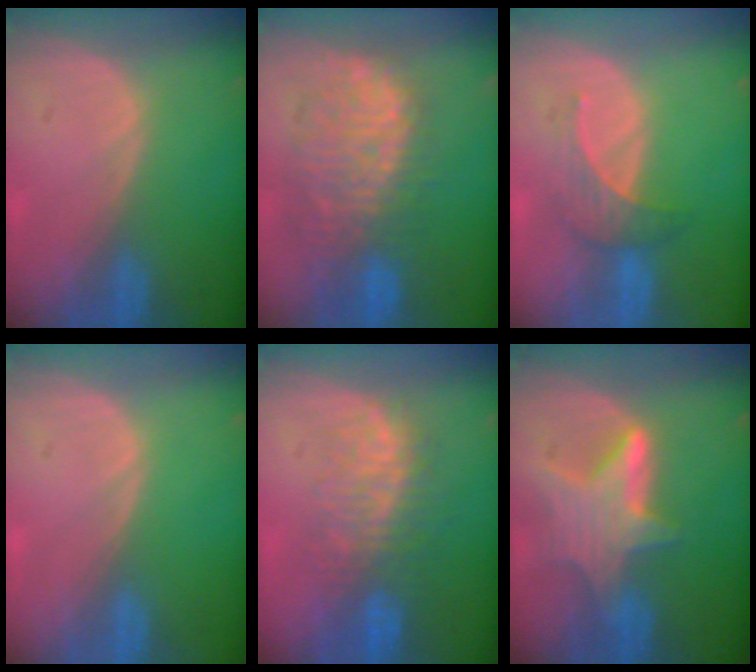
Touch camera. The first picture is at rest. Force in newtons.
{"total": 10.4, "press": 9.8, "slide": 3.5}
{"total": 4.0, "press": 4.0, "slide": 0.5}
{"total": 0.0}
{"total": 8.5, "press": 7.7, "slide": 3.6}
{"total": 6.9, "press": 6.7, "slide": 1.7}